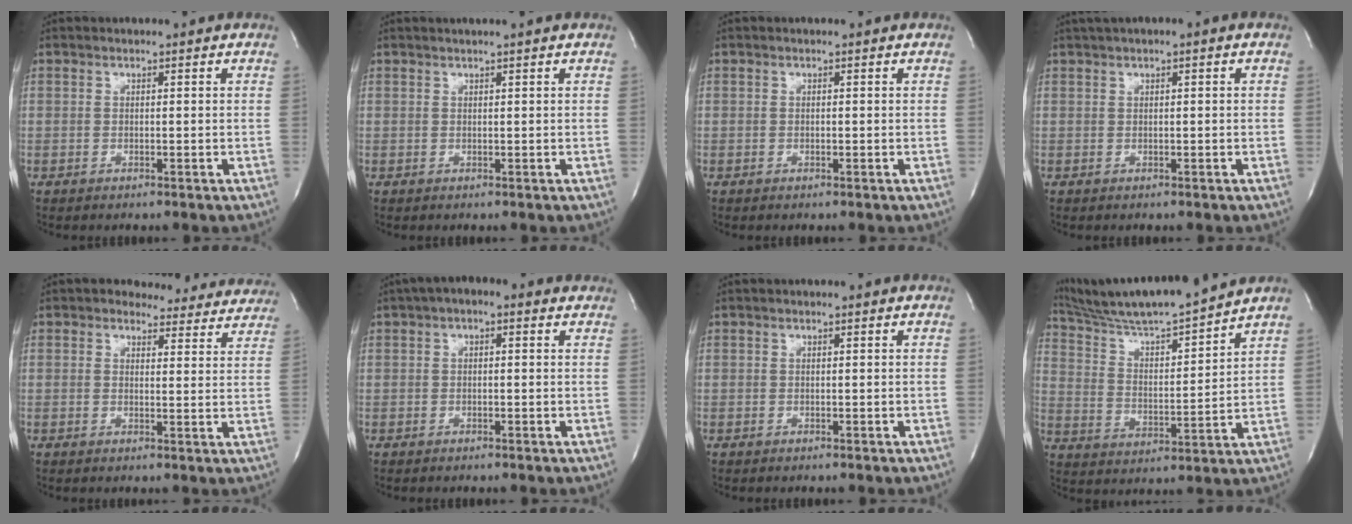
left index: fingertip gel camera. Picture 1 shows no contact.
{"total": 2.0, "force": [1.7, -0.5, 0.9], "torque": [-0.016, 0.005, 0.026]}
{"total": 0.0}
{"total": 2.0, "force": [1.0, 0.1, 1.7], "torque": [-0.038, 0.016, 0.021]}
{"total": 10.5, "force": [9.8, 3.8, 1.1], "torque": [0.013, -0.019, 0.089]}
{"total": 4.6, "force": [2.6, 1.9, 3.3], "torque": [-0.055, 0.027, 0.031]}
{"total": 0.0}
{"total": 16.3, "force": [15.0, -1.0, 6.4], "torque": [-0.125, -0.021, 0.253]}